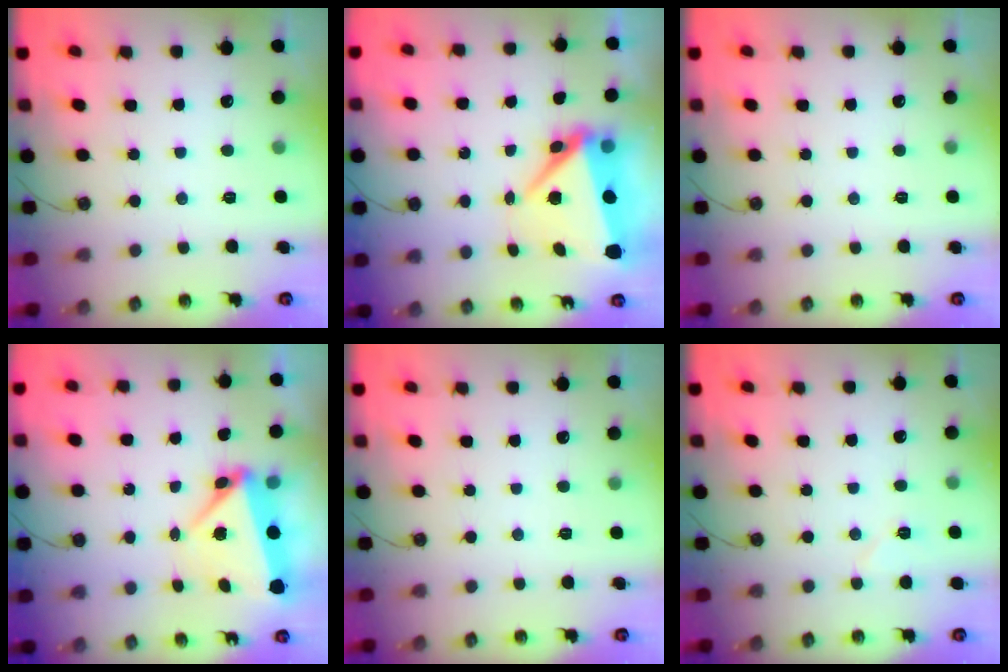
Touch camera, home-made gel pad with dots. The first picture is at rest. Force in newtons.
{"total": 9.0, "press": 8.8, "slide": 2.0}
{"total": 0.0}
{"total": 7.0, "press": 6.9, "slide": 0.7}
{"total": 0.0}
{"total": 5.8, "press": 5.2, "slide": 2.6}